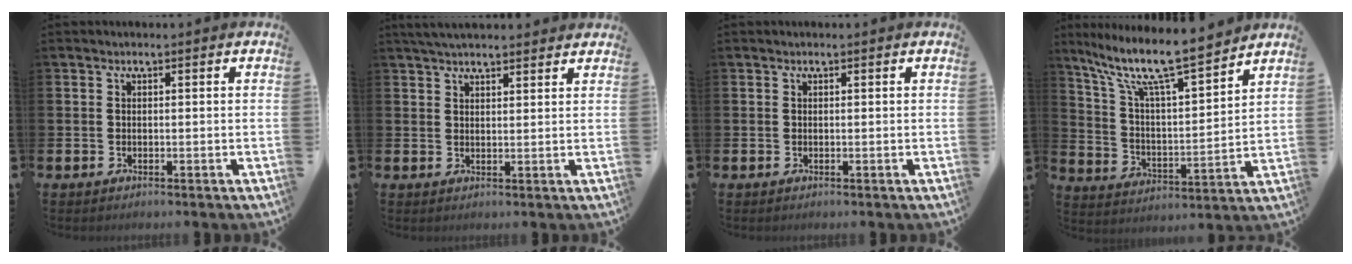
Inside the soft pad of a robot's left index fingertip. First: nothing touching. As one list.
[{"total": 3.7, "force": [3.5, 0.6, 1.0], "torque": [-0.024, -0.009, 0.065]}, {"total": 0.0}, {"total": 11.1, "force": [9.4, 1.5, 5.6], "torque": [-0.140, -0.059, 0.157]}]